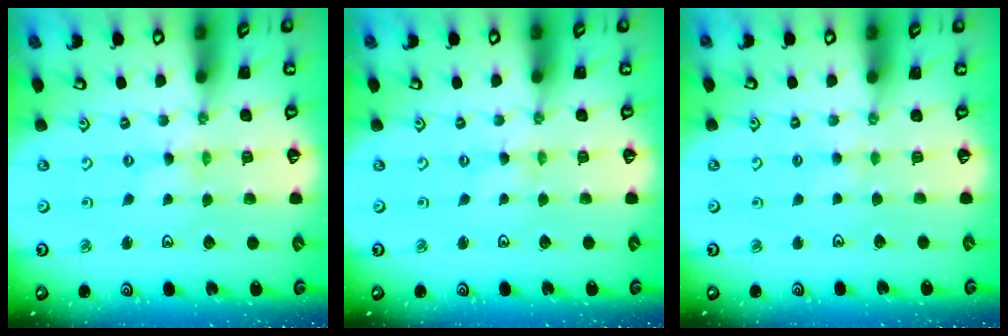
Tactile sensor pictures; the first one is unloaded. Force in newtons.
{"total": 0.0}
{"total": 2.7, "press": 2.6, "slide": 0.4}